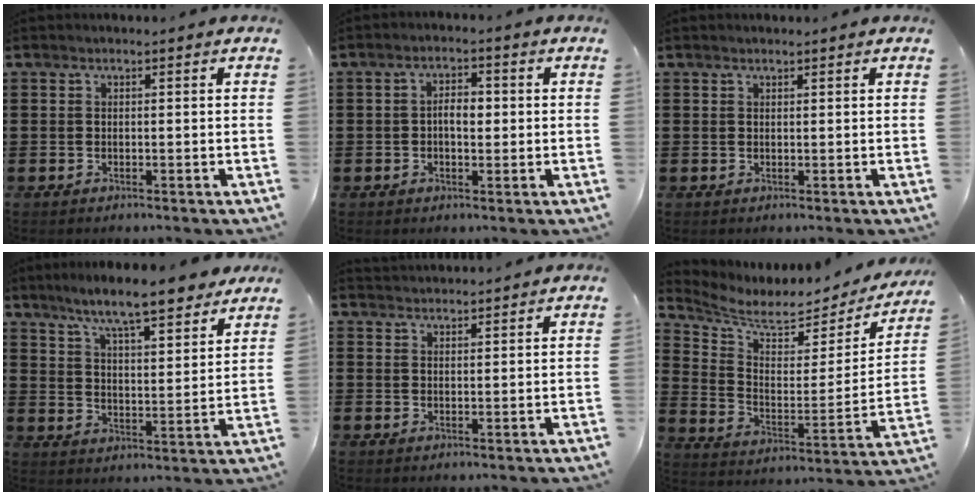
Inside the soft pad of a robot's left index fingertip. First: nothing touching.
{"total": 3.5, "force": [-0.2, 1.8, 3.1], "torque": [-0.051, 0.004, -0.008]}
{"total": 0.8, "force": [0.5, 0.5, -0.3], "torque": [0.005, 0.001, 0.011]}
{"total": 8.2, "force": [7.3, 0.5, 3.8], "torque": [-0.092, -0.038, 0.123]}
{"total": 1.9, "force": [1.9, 0.0, -0.6], "torque": [0.006, -0.003, 0.037]}
{"total": 5.2, "force": [4.7, 1.3, 1.6], "torque": [-0.062, -0.051, 0.080]}